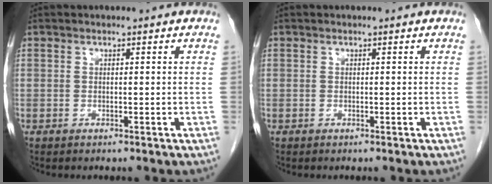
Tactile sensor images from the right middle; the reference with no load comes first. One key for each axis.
{"total": 0.0}